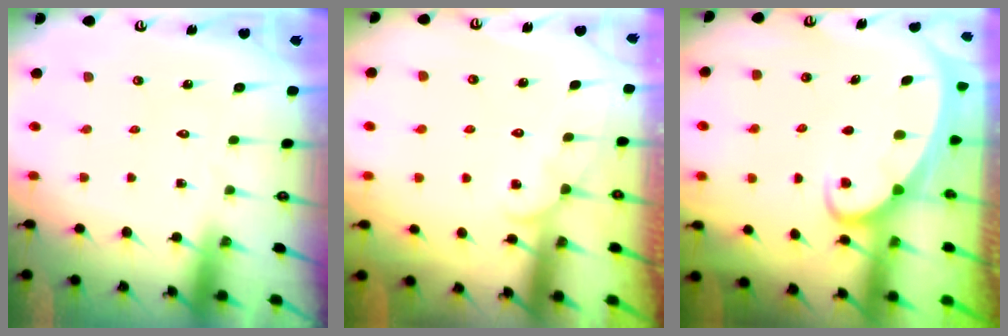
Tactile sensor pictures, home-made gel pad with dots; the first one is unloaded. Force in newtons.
{"total": 3.9, "press": 3.9, "slide": 0.4}
{"total": 1.9, "press": 1.9, "slide": 0.2}